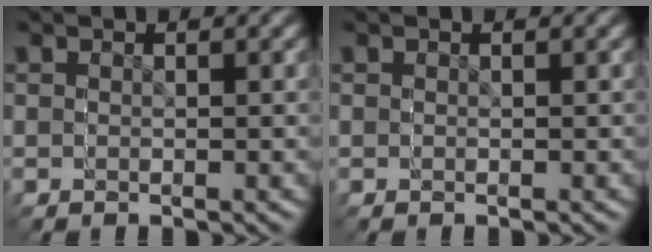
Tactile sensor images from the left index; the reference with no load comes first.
{"total": 0.0}